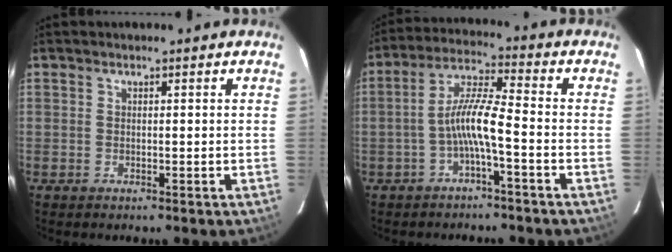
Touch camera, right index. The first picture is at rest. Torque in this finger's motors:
{"motor_torque": [1.13, -0.43, 0.66, 0.15]}